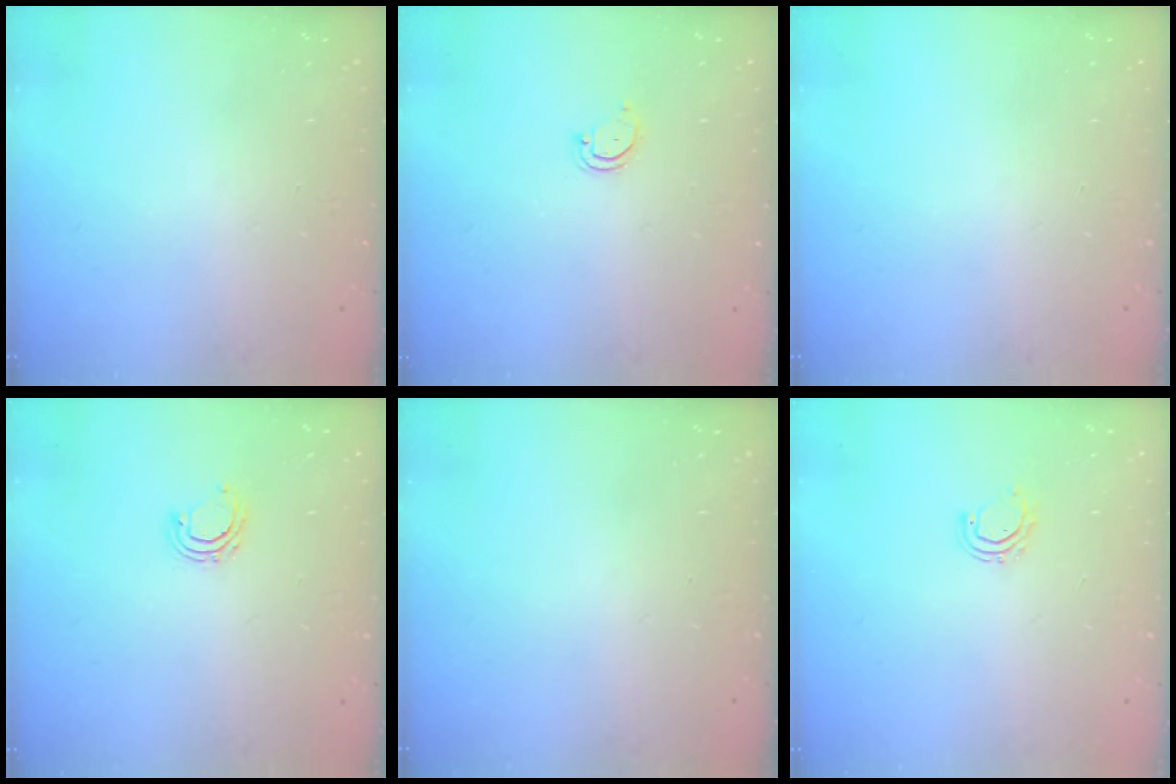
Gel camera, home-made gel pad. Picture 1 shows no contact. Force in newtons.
{"total": 2.8, "press": 2.8, "slide": 0.2}
{"total": 0.0}
{"total": 5.7, "press": 5.7, "slide": 0.6}
{"total": 0.0}
{"total": 4.4, "press": 4.2, "slide": 1.0}